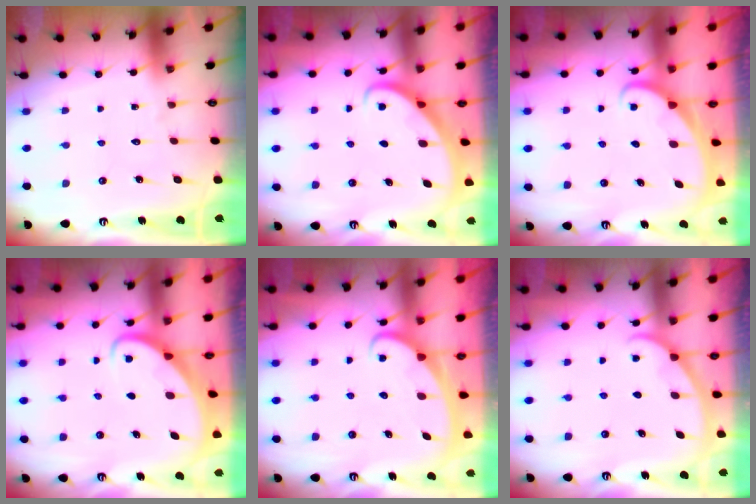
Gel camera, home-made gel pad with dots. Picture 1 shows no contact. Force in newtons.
{"total": 2.7, "press": 2.7, "slide": 0.2}
{"total": 1.8, "press": 1.8, "slide": 0.1}
{"total": 2.5, "press": 2.5, "slide": 0.2}
{"total": 2.5, "press": 2.5, "slide": 0.3}
{"total": 2.3, "press": 2.3, "slide": 0.2}